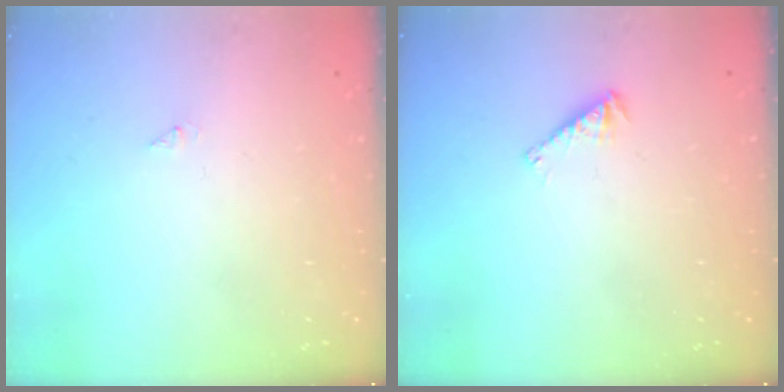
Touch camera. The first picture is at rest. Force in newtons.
{"total": 2.8, "press": 2.7, "slide": 0.5}